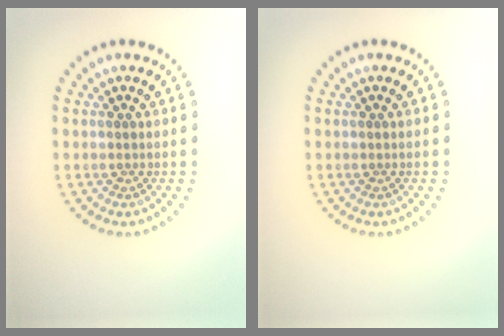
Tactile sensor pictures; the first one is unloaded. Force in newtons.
{"total": 0.0}